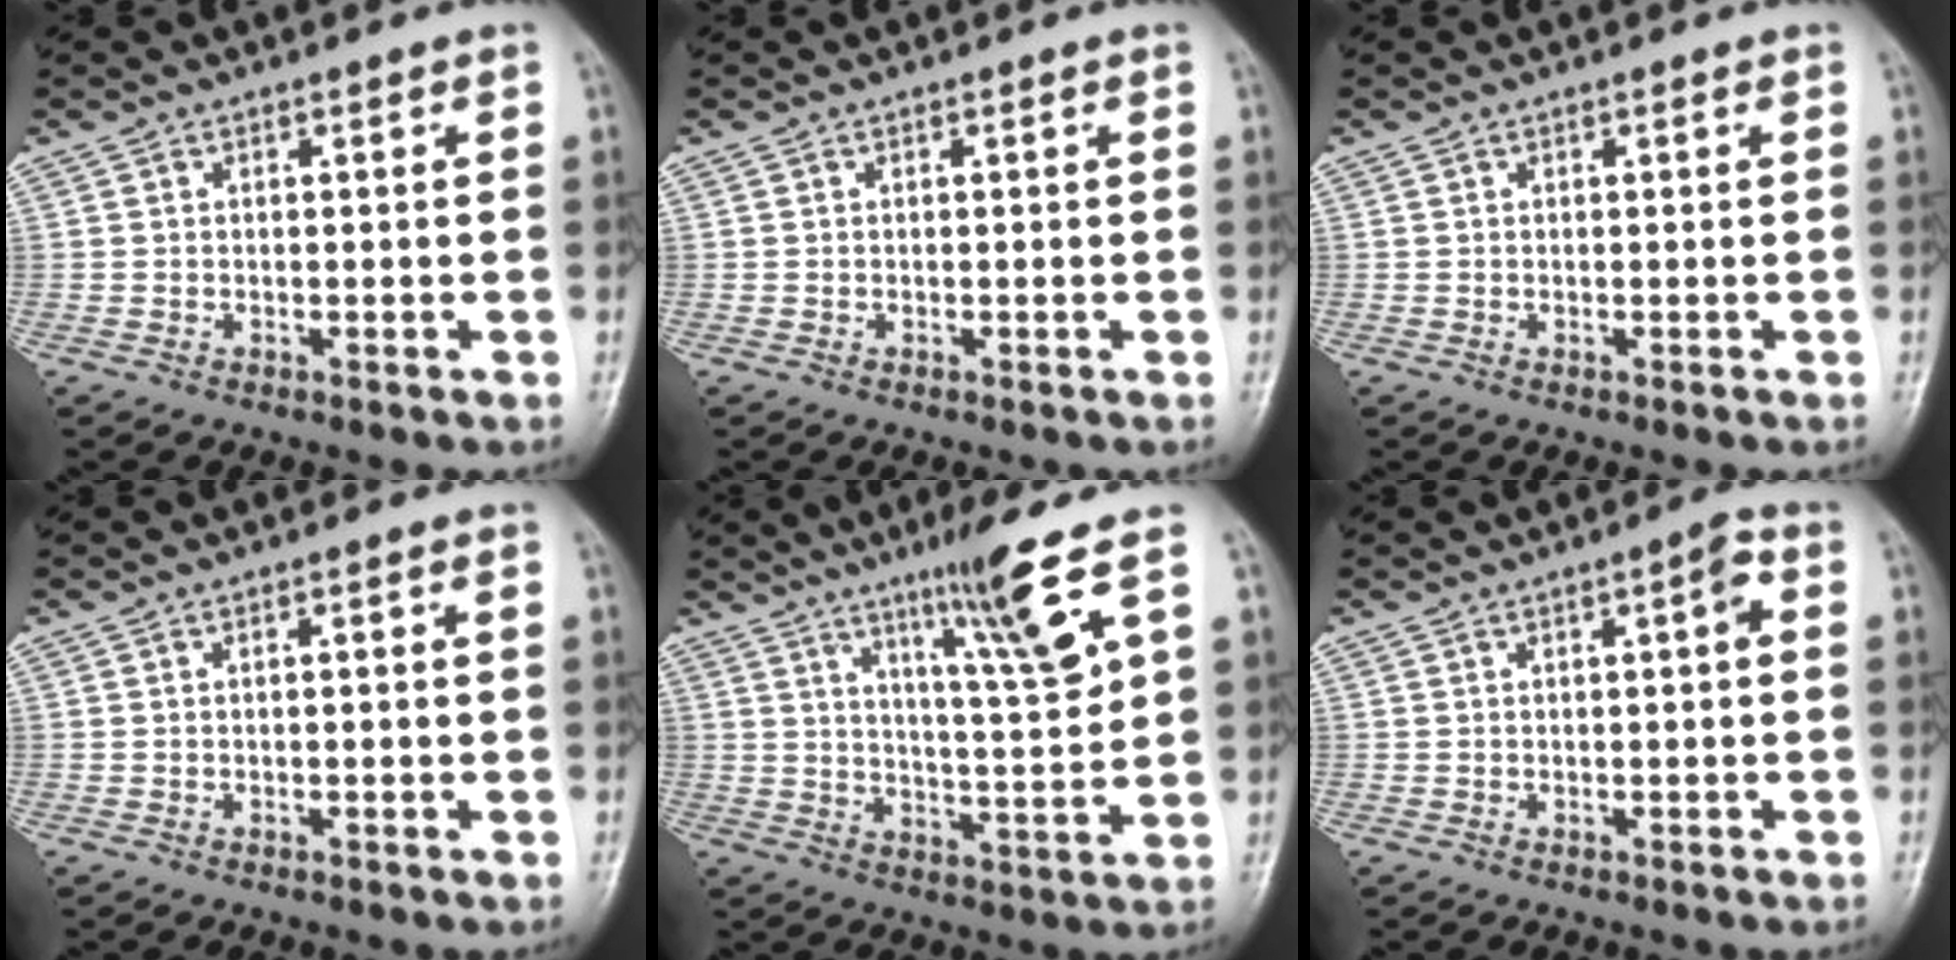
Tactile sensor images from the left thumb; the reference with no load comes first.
{"total": 0.0}
{"total": 0.0}
{"total": 1.0, "force": [-0.1, 0.2, 1.0], "torque": [-0.019, 0.008, 0.001]}
{"total": 11.2, "force": [6.1, -0.1, 9.4], "torque": [-0.157, -0.041, 0.106]}
{"total": 2.5, "force": [0.4, 0.6, 2.4], "torque": [-0.037, 0.007, 0.002]}